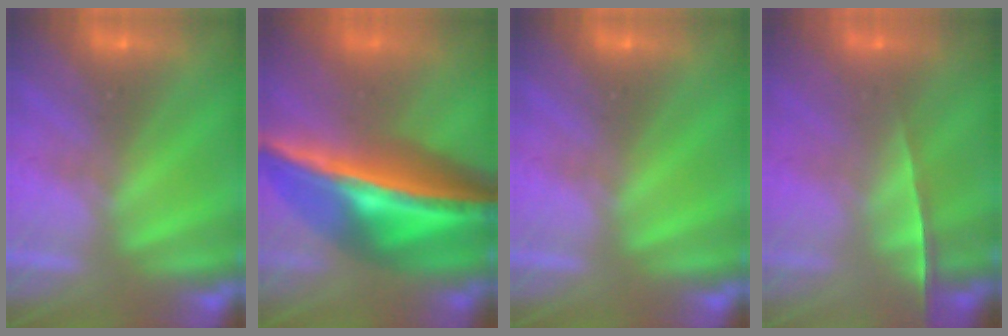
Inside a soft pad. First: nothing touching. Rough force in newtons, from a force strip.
{"total": 5.9}
{"total": 0.0}
{"total": 1.6}